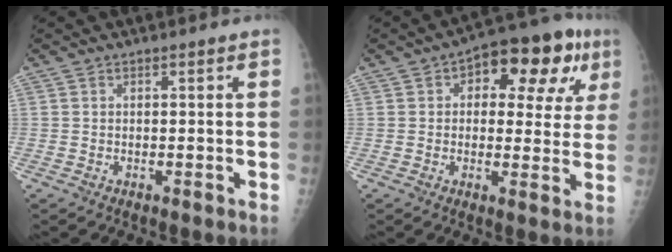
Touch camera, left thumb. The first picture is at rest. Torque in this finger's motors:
{"motor_torque": [0.17, 0.38, 0.09, -0.14, 0.10]}